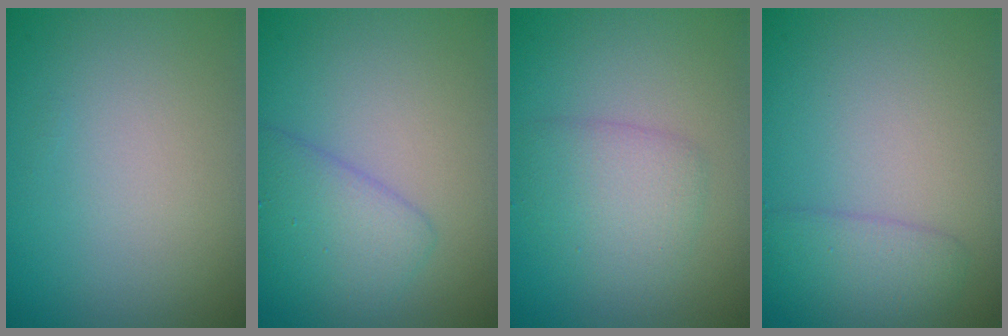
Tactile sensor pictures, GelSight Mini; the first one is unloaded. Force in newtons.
{"total": 3.4, "press": 3.4, "slide": 0.1}
{"total": 2.9, "press": 2.9, "slide": 0.1}
{"total": 2.3, "press": 2.3, "slide": 0.1}